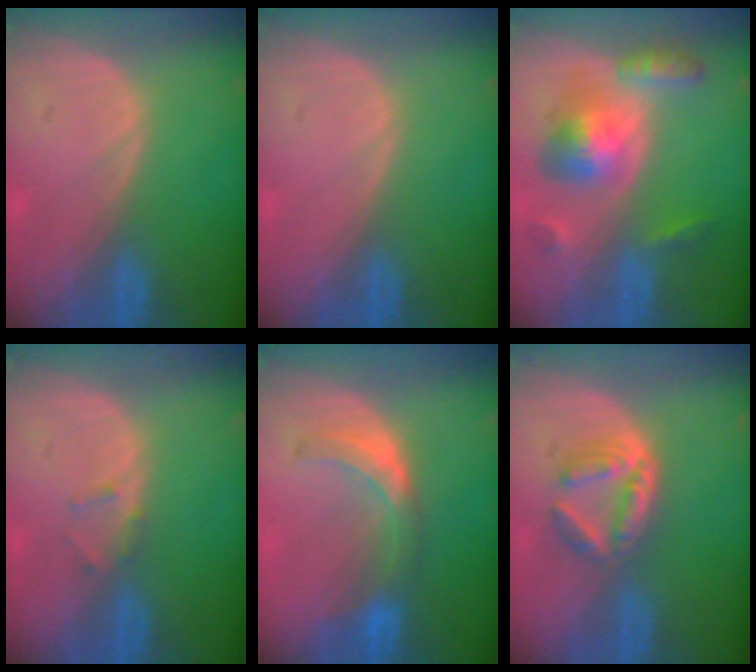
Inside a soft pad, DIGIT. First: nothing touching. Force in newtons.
{"total": 0.0}
{"total": 7.9, "press": 7.9, "slide": 0.5}
{"total": 1.3, "press": 1.3, "slide": 0.4}
{"total": 5.9, "press": 5.8, "slide": 1.0}
{"total": 6.2, "press": 5.4, "slide": 3.0}